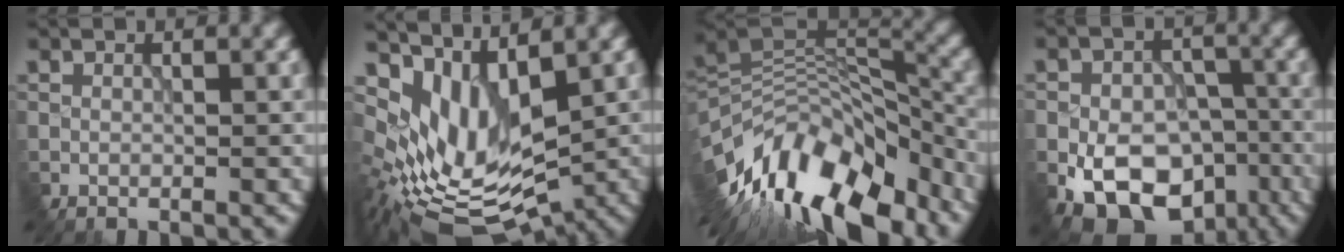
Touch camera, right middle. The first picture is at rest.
{"total": 7.8, "force": [2.8, 4.1, 5.9], "torque": [-0.127, -0.019, 0.067]}
{"total": 13.4, "force": [-8.0, 6.4, 8.6], "torque": [-0.171, 0.027, -0.134]}
{"total": 11.7, "force": [-5.9, 7.9, 6.3], "torque": [-0.089, -0.009, -0.089]}